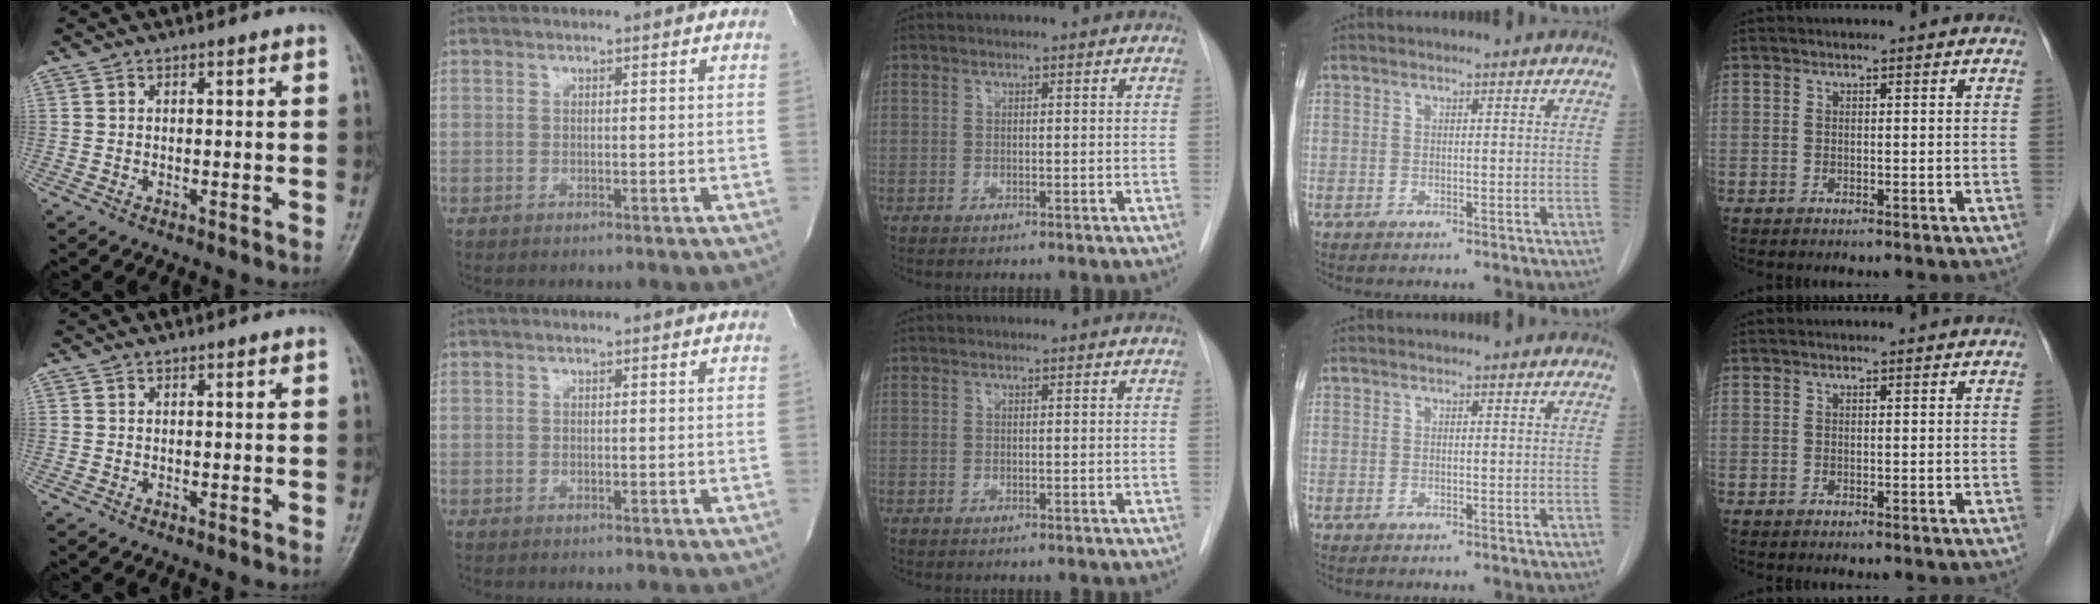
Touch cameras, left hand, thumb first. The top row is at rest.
{}